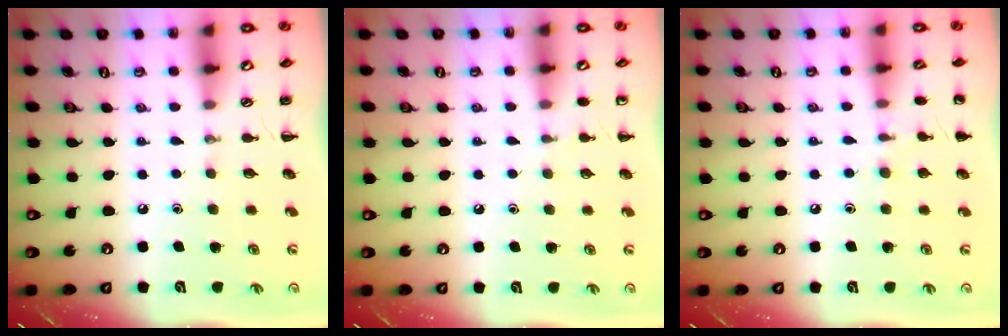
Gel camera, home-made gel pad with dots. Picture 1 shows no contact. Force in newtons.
{"total": 3.8, "press": 3.6, "slide": 1.3}
{"total": 6.3, "press": 6.1, "slide": 1.8}